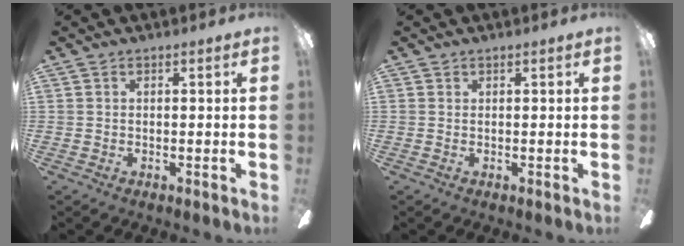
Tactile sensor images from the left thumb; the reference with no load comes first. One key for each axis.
{"total": 0.0}